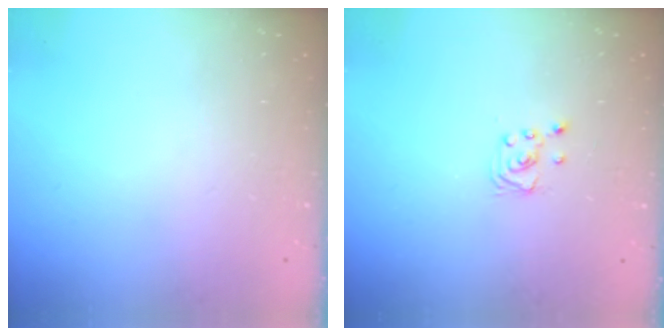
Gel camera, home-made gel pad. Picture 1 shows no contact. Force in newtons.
{"total": 2.3, "press": 2.3, "slide": 0.2}